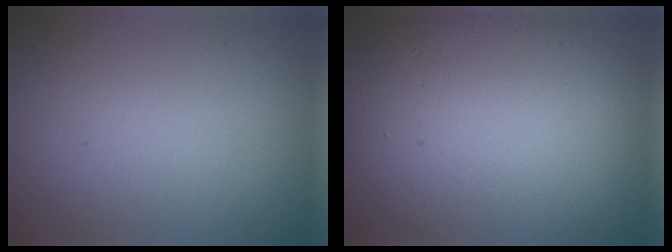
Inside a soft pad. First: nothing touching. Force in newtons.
{"total": 14.4, "press": 14.4, "slide": 0.8}